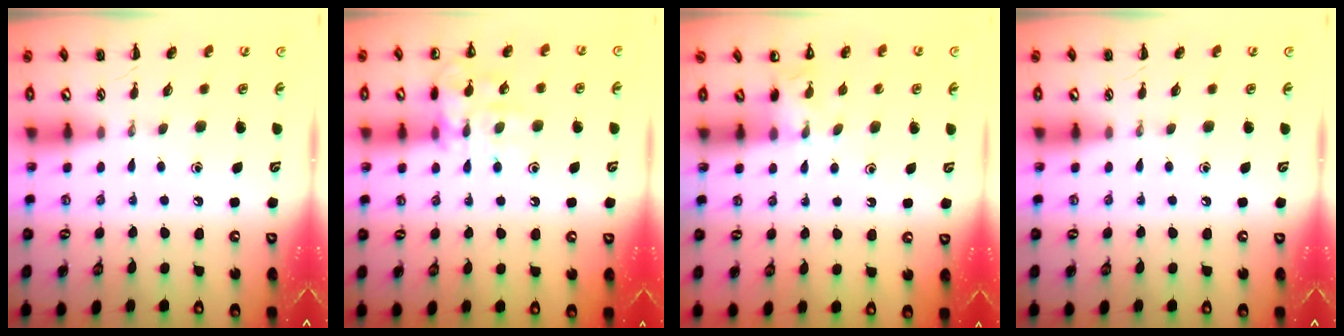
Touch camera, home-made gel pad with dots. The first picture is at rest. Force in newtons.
{"total": 12.8, "press": 12.8, "slide": 0.3}
{"total": 5.3, "press": 5.1, "slide": 1.4}
{"total": 0.0}